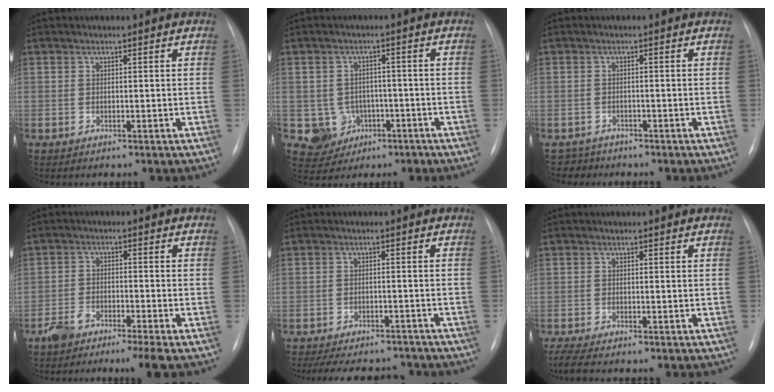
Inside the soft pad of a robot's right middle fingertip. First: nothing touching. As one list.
[{"total": 6.1, "force": [-2.1, 5.7, 0.7], "torque": [-0.012, 0.014, -0.023]}, {"total": 2.4, "force": [-1.9, 1.1, -1.0], "torque": [0.014, 0.001, -0.033]}, {"total": 5.6, "force": [-4.1, 0.7, 3.7], "torque": [-0.074, -0.009, -0.076]}, {"total": 12.2, "force": [-10.8, 3.9, 4.0], "torque": [-0.075, 0.009, -0.140]}, {"total": 3.9, "force": [-3.1, 0.7, 2.2], "torque": [-0.044, -0.009, -0.048]}]